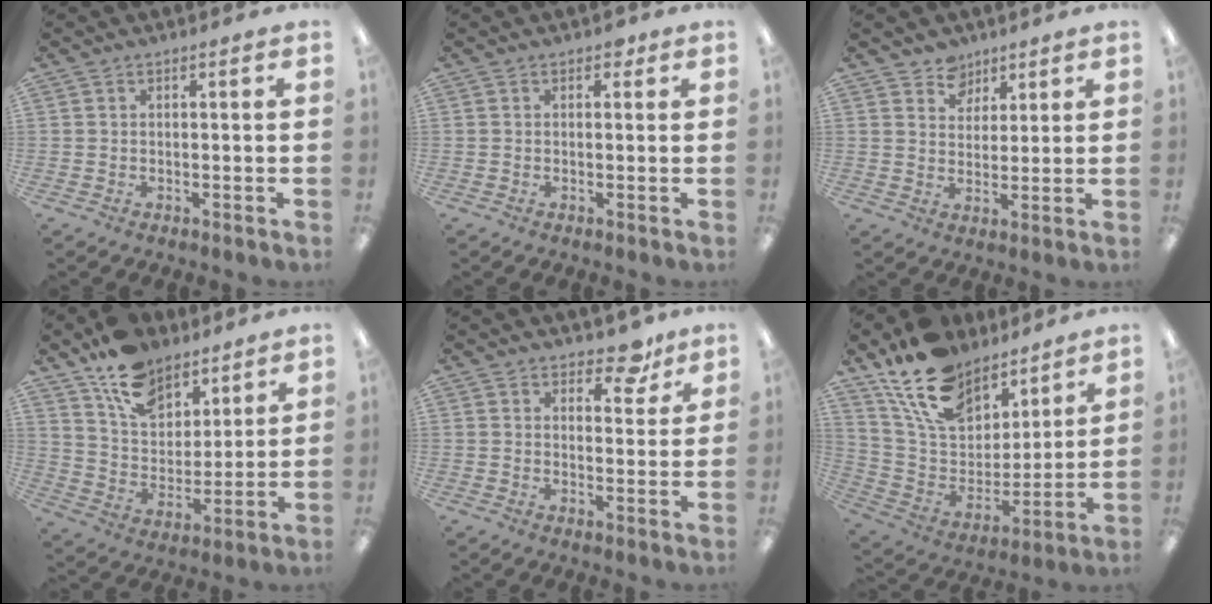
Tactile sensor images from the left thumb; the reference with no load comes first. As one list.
[{"total": 1.9, "force": [0.9, 1.2, 1.0], "torque": [-0.006, -0.002, 0.012]}, {"total": 6.2, "force": [4.6, 4.2, 0.4], "torque": [0.000, -0.028, 0.083]}, {"total": 14.1, "force": [10.4, 8.0, 5.1], "torque": [-0.101, -0.057, 0.198]}, {"total": 7.4, "force": [5.5, 3.5, 3.5], "torque": [-0.026, -0.031, 0.090]}, {"total": 17.8, "force": [13.2, 9.7, 6.9], "torque": [-0.154, -0.075, 0.248]}]